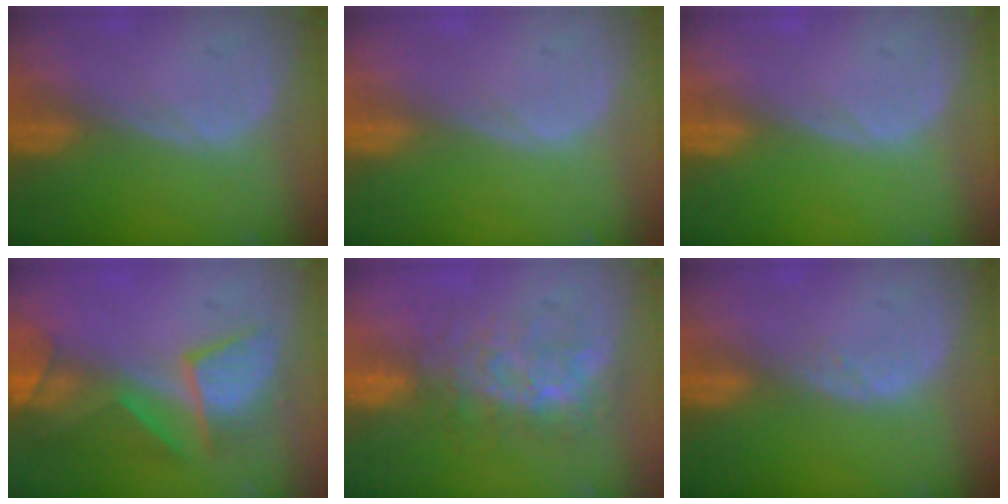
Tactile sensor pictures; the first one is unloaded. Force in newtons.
{"total": 0.0}
{"total": 0.0}
{"total": 9.7, "press": 8.4, "slide": 4.7}
{"total": 8.4, "press": 7.5, "slide": 3.7}
{"total": 1.0, "press": 1.0, "slide": 0.2}